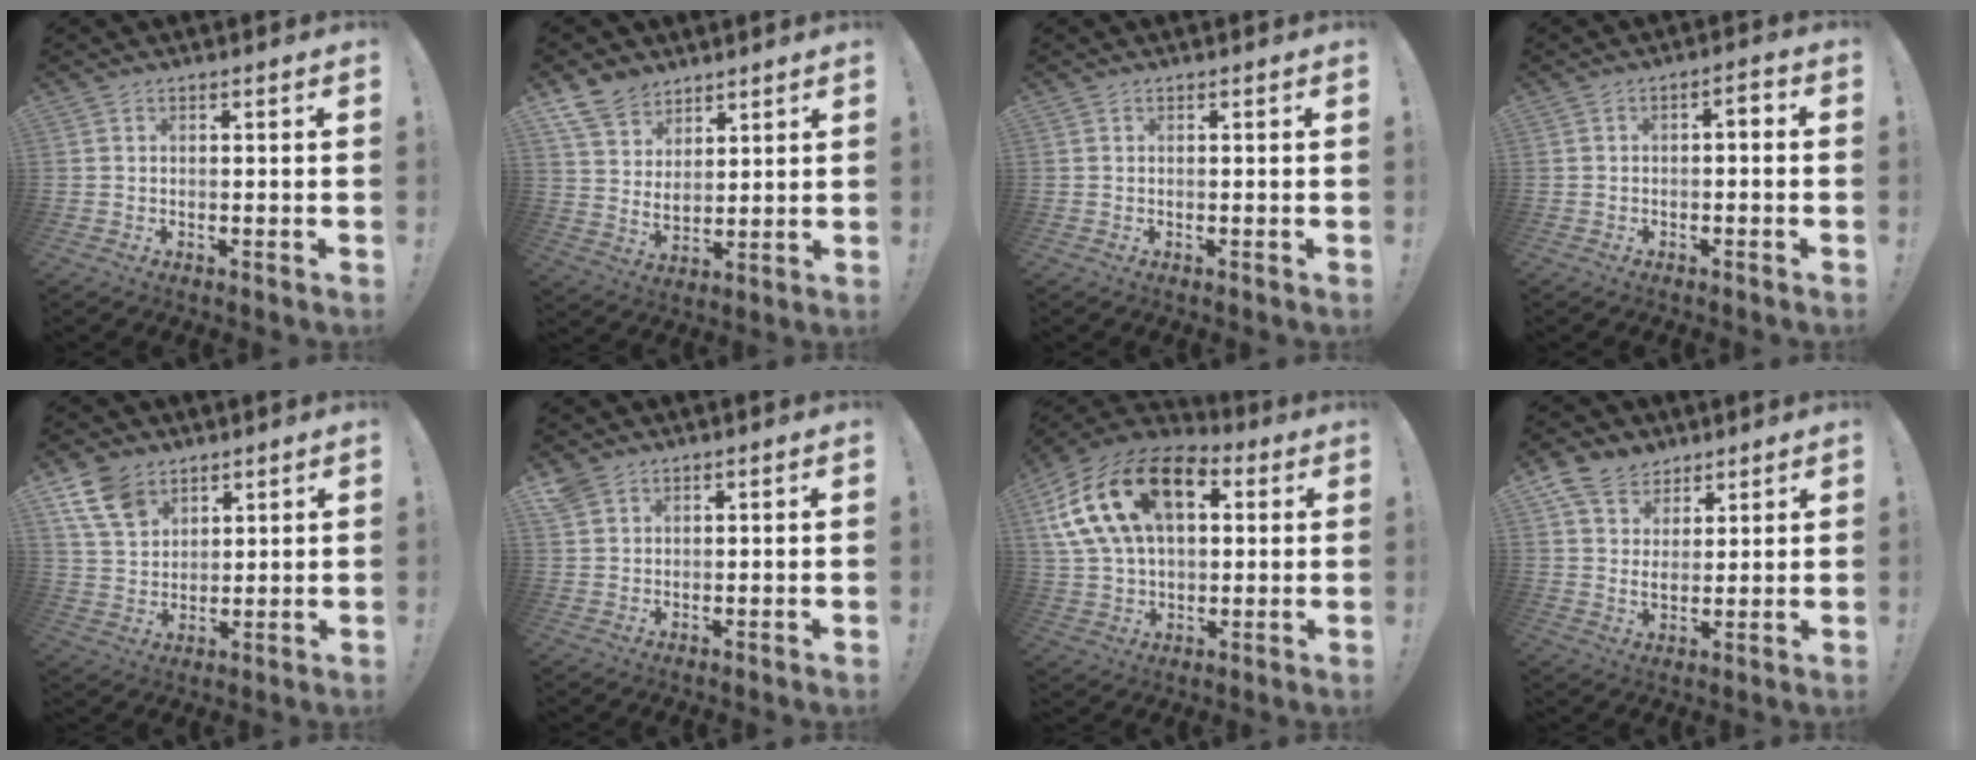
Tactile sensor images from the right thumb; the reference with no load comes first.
{"total": 10.0, "force": [7.9, 5.5, 2.7], "torque": [-0.063, -0.053, 0.157]}
{"total": 0.0}
{"total": 2.8, "force": [-1.5, 1.1, 2.0], "torque": [-0.030, 0.010, -0.031]}
{"total": 11.2, "force": [7.1, 7.2, 4.9], "torque": [-0.094, -0.031, 0.141]}
{"total": 3.1, "force": [2.4, 1.6, 1.2], "torque": [-0.027, -0.009, 0.047]}
{"total": 23.4, "force": [8.6, 14.7, 16.1], "torque": [-0.288, -0.021, 0.158]}
{"total": 8.7, "force": [5.5, 6.0, 3.0], "torque": [-0.058, -0.031, 0.110]}